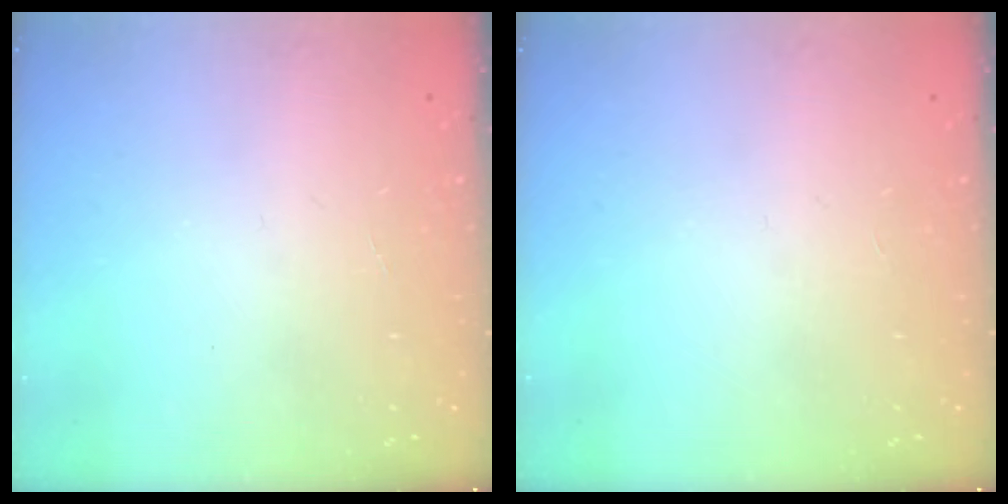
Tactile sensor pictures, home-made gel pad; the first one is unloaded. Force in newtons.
{"total": 0.0}